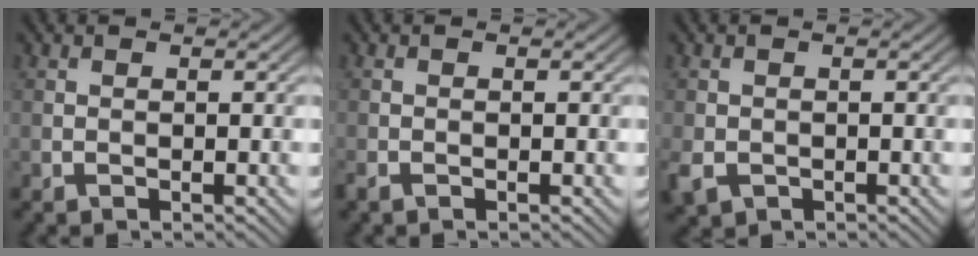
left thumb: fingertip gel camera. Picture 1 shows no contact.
{"total": 1.1, "force": [-0.9, 0.4, 0.4], "torque": [-0.011, -0.004, -0.020]}
{"total": 2.7, "force": [-1.1, 2.2, 1.2], "torque": [-0.036, -0.014, -0.025]}